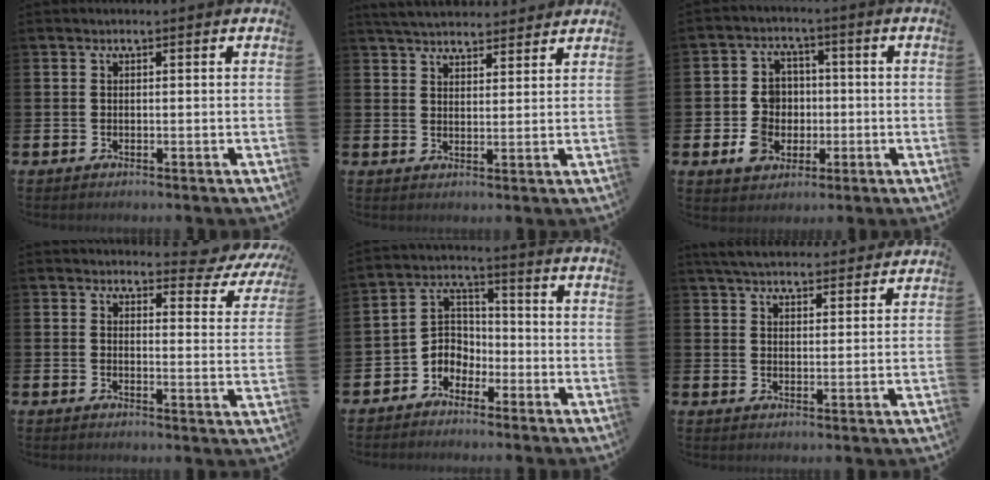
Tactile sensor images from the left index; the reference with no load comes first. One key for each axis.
{"total": 4.5, "fx": 4.4, "fy": 1.0, "fz": 0.5, "tx": -0.023, "ty": -0.020, "tz": 0.080}
{"total": 6.3, "fx": -1.0, "fy": 5.7, "fz": 2.3, "tx": -0.066, "ty": 0.013, "tz": -0.021}
{"total": 3.7, "fx": 3.4, "fy": 1.2, "fz": 0.9, "tx": -0.010, "ty": -0.033, "tz": 0.051}
{"total": 3.6, "fx": -2.1, "fy": 2.9, "fz": 0.4, "tx": -0.022, "ty": -0.006, "tz": -0.051}
{"total": 5.0, "fx": 4.8, "fy": 0.9, "fz": 0.9, "tx": -0.030, "ty": -0.022, "tz": 0.088}